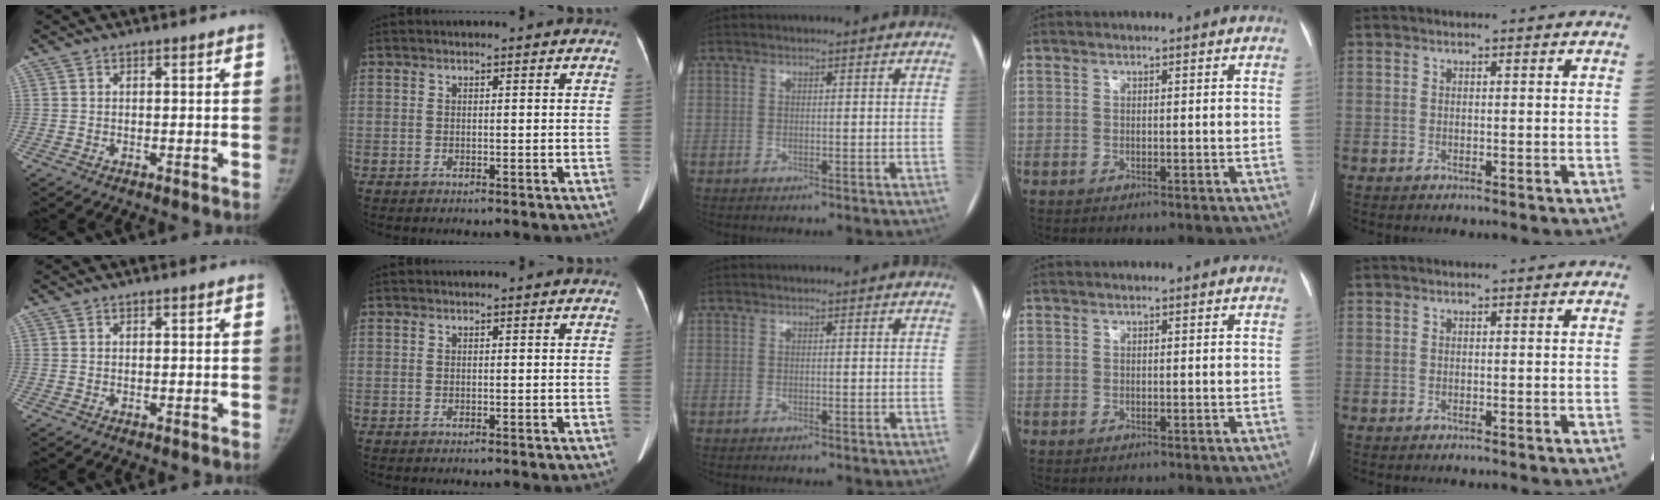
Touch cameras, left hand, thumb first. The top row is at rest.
{}